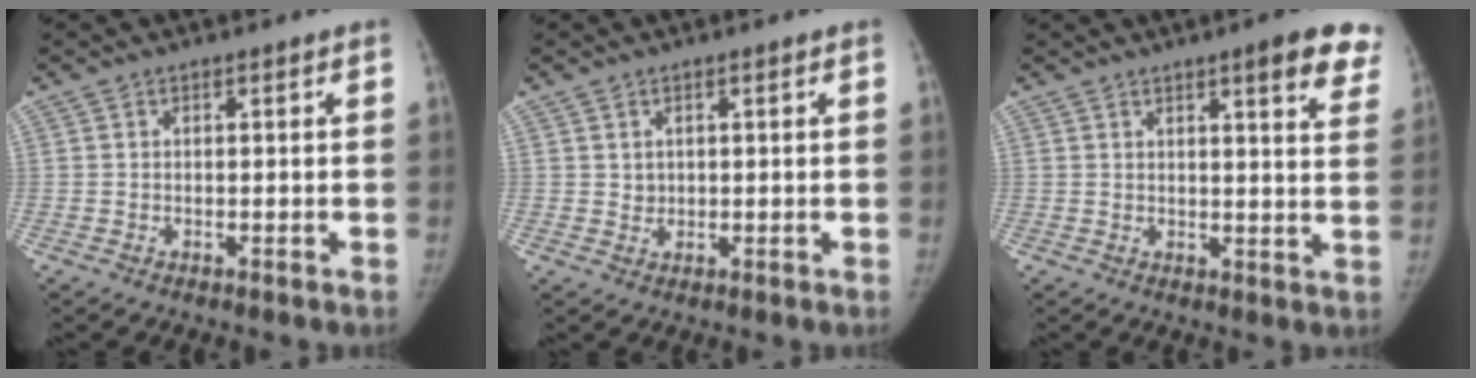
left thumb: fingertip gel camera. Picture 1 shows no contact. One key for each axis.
{"total": 1.4, "fx": 0.5, "fy": 1.3, "fz": 0.3, "tx": 0.004, "ty": -0.003, "tz": 0.011}
{"total": 10.7, "fx": 7.1, "fy": 2.2, "fz": 7.8, "tx": -0.068, "ty": -0.029, "tz": 0.073}